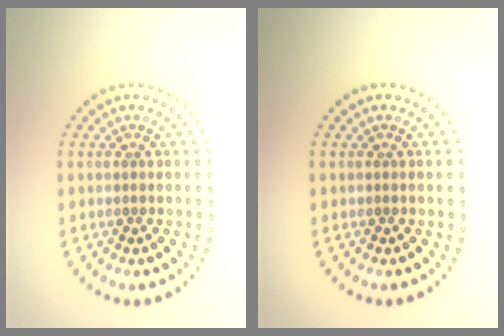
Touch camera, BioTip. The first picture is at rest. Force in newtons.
{"total": 0.0}